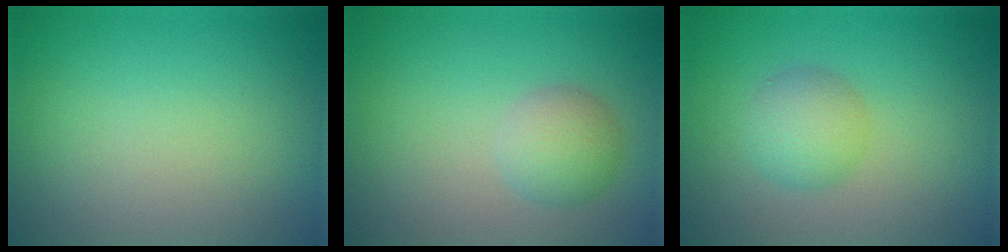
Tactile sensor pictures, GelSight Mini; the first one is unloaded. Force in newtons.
{"total": 2.7, "press": 2.7, "slide": 0.1}
{"total": 2.9, "press": 2.9, "slide": 0.0}